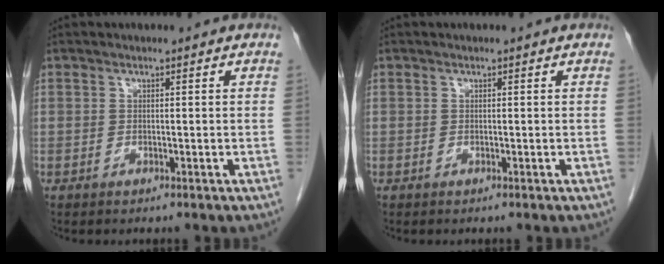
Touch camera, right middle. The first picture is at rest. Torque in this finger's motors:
{"motor_torque": [-0.17, 0.05, -0.03, -0.01]}